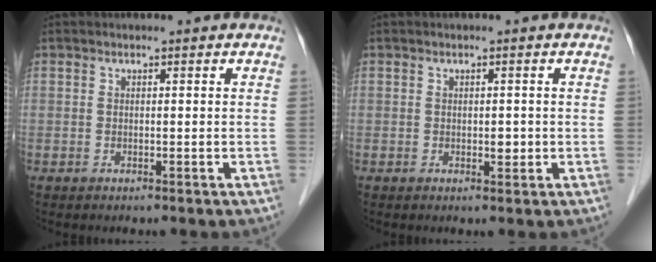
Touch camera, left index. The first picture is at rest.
{"total": 1.2, "force": [-0.1, 0.7, 1.0], "torque": [-0.014, 0.000, 0.000]}